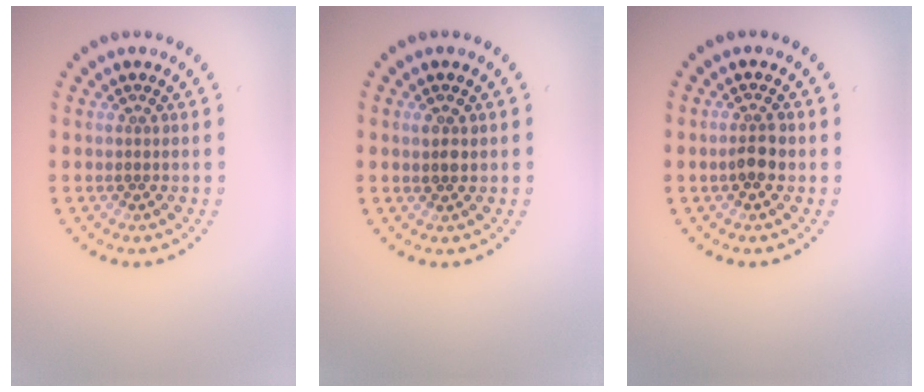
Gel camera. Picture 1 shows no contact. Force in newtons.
{"total": 1.4, "press": 1.3, "slide": 0.5}
{"total": 1.8, "press": 1.8, "slide": 0.5}